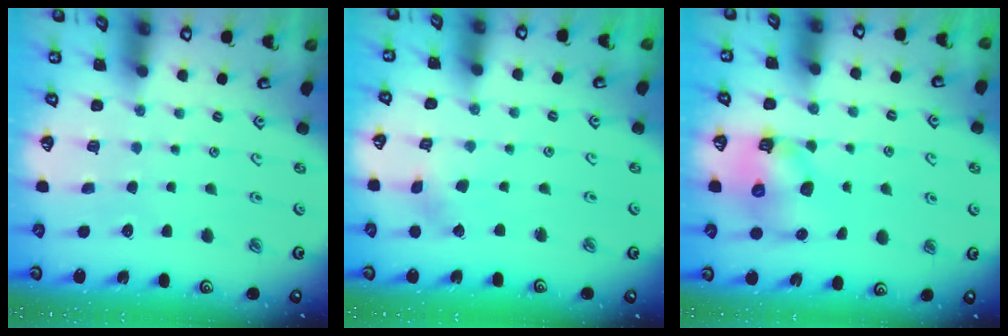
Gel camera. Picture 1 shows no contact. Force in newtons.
{"total": 2.2, "press": 2.2, "slide": 0.1}
{"total": 9.8, "press": 9.7, "slide": 1.7}